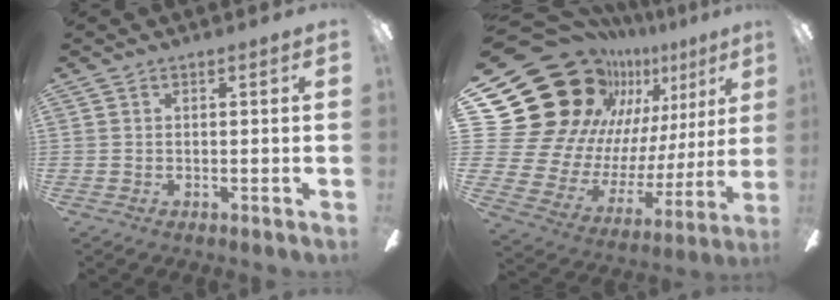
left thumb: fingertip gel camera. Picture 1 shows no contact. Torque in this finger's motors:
{"motor_torque": [2.10, 2.91, 1.14, -1.62, 0.03]}